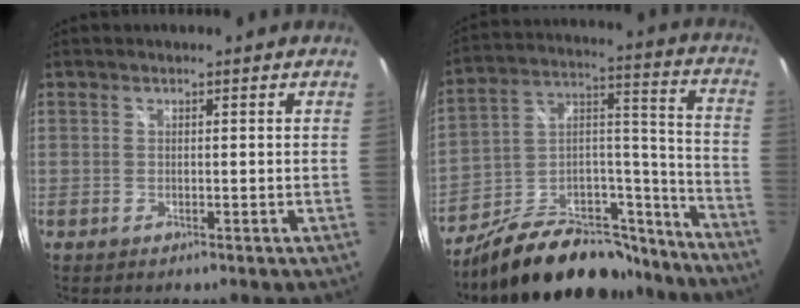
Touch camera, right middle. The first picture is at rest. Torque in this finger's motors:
{"motor_torque": [0.79, -1.35, -0.04, -0.05]}